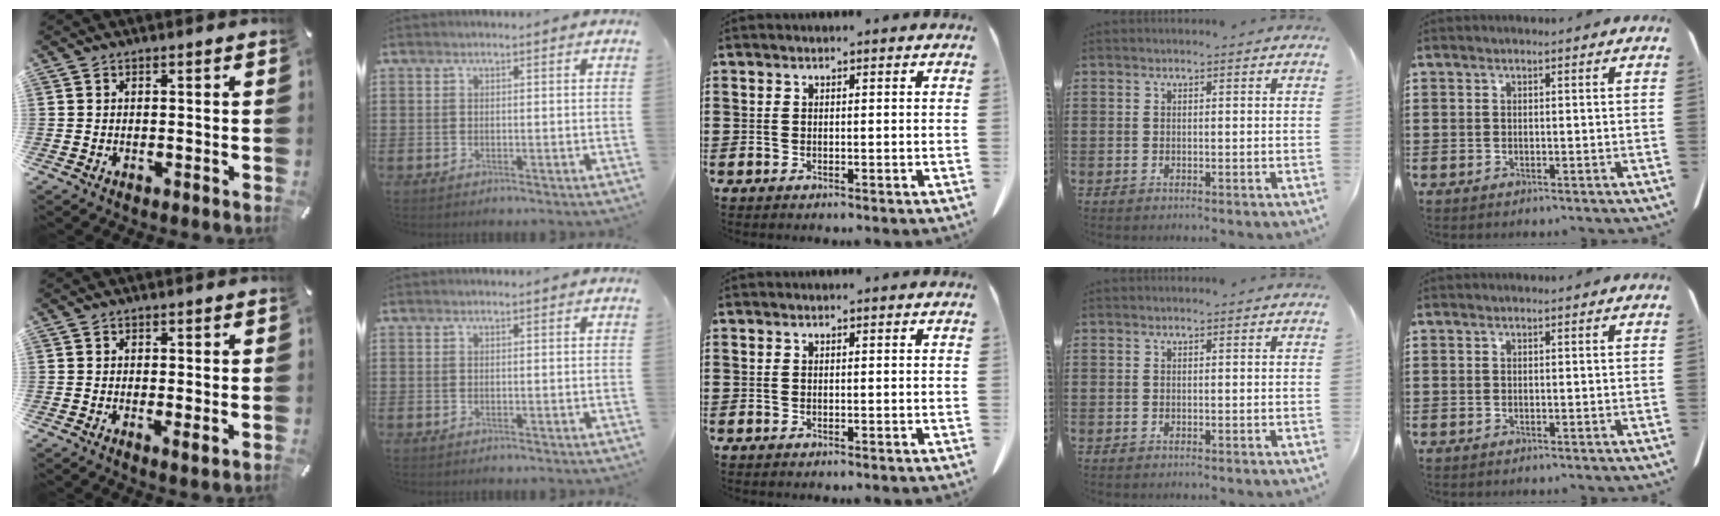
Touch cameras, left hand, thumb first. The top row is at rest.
{"thumb": {"total": 1.6, "force": [0.0, 0.5, 1.5], "torque": [-0.026, -0.003, 0.001]}}